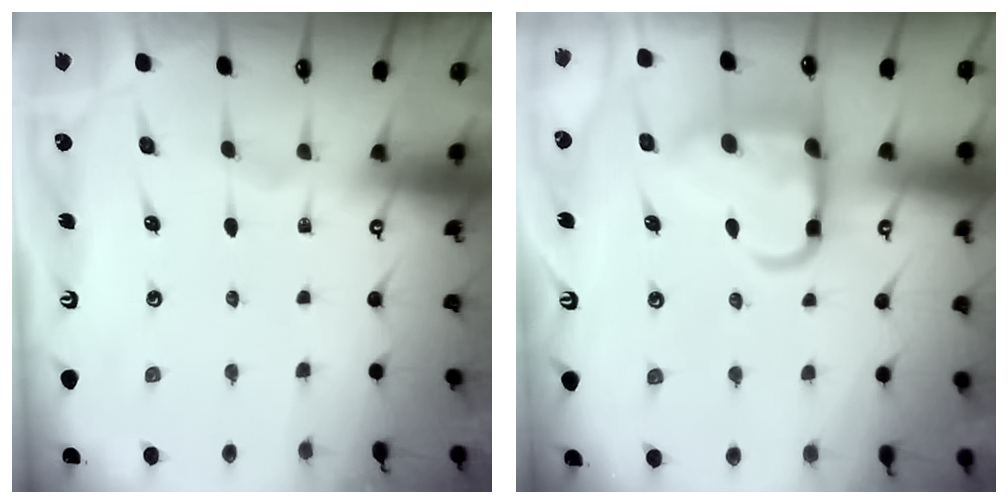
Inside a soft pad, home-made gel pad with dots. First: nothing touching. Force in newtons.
{"total": 13.3, "press": 13.2, "slide": 1.6}